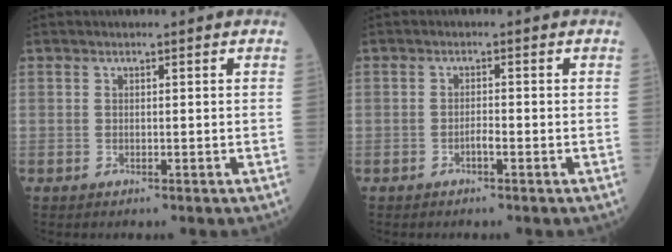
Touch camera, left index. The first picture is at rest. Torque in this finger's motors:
{"motor_torque": [0.31, 0.20, 0.00, 0.00]}